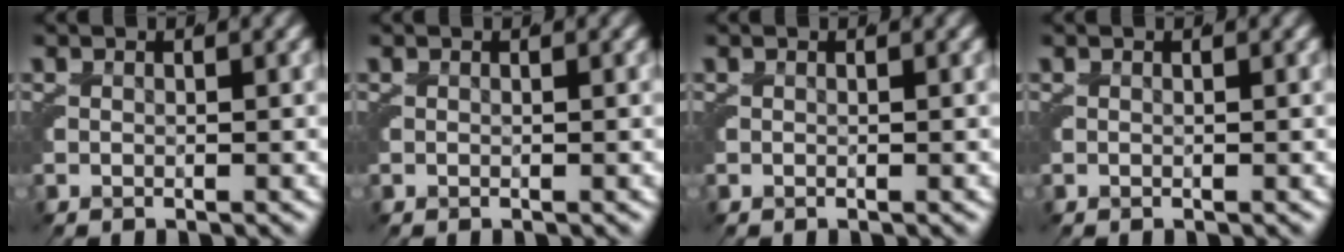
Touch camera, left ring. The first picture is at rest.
{"total": 0.0}
{"total": 0.0}
{"total": 0.0}